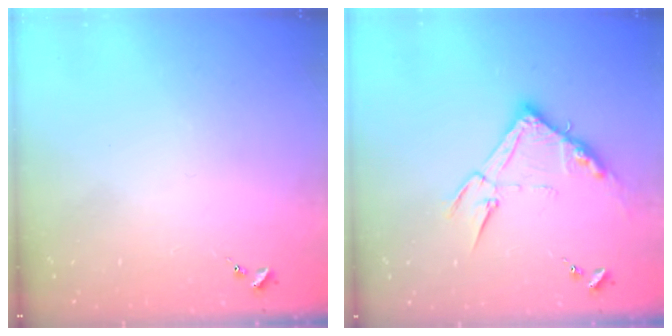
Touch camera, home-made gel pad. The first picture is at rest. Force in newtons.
{"total": 13.8, "press": 13.8, "slide": 0.8}